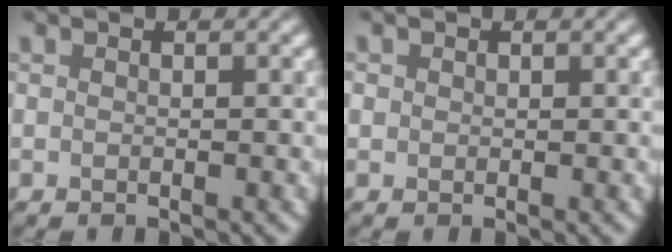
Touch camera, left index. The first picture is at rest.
{"total": 0.6, "force": [0.2, 0.6, 0.1], "torque": [0.004, -0.001, 0.003]}